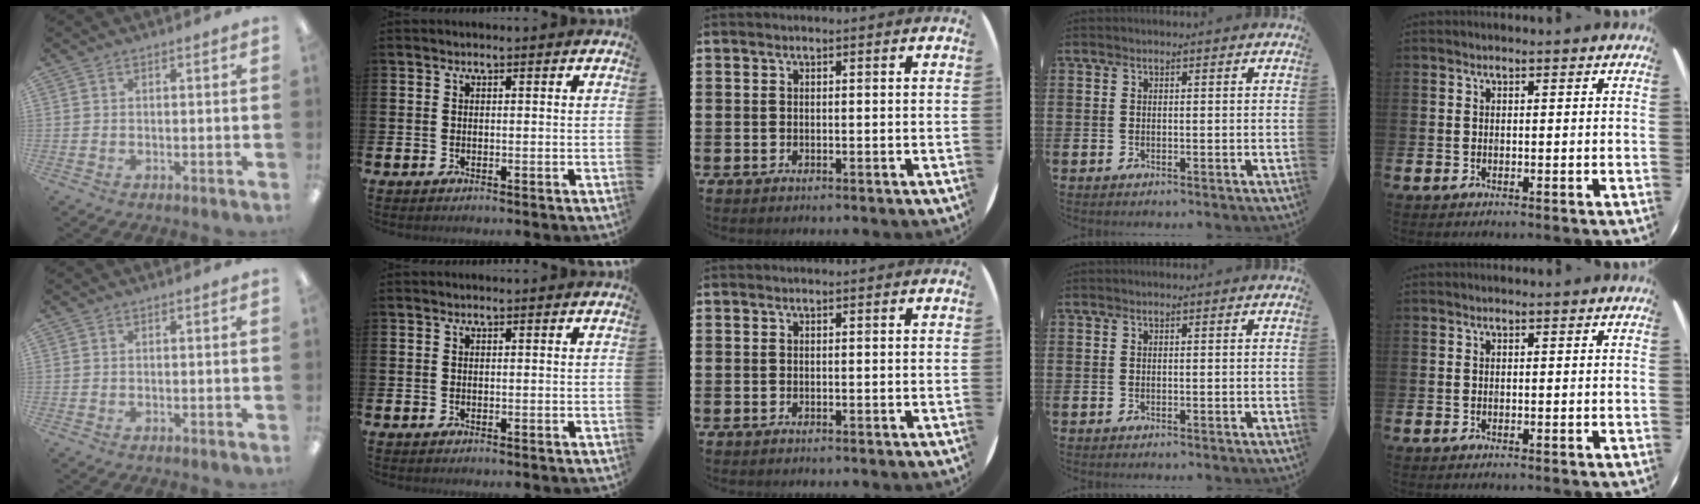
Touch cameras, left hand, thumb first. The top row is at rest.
{}